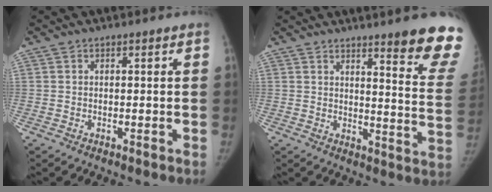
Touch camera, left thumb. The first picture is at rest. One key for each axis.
{"total": 15.7, "fx": 12.0, "fy": 1.2, "fz": 10.0, "tx": -0.092, "ty": -0.100, "tz": 0.144}